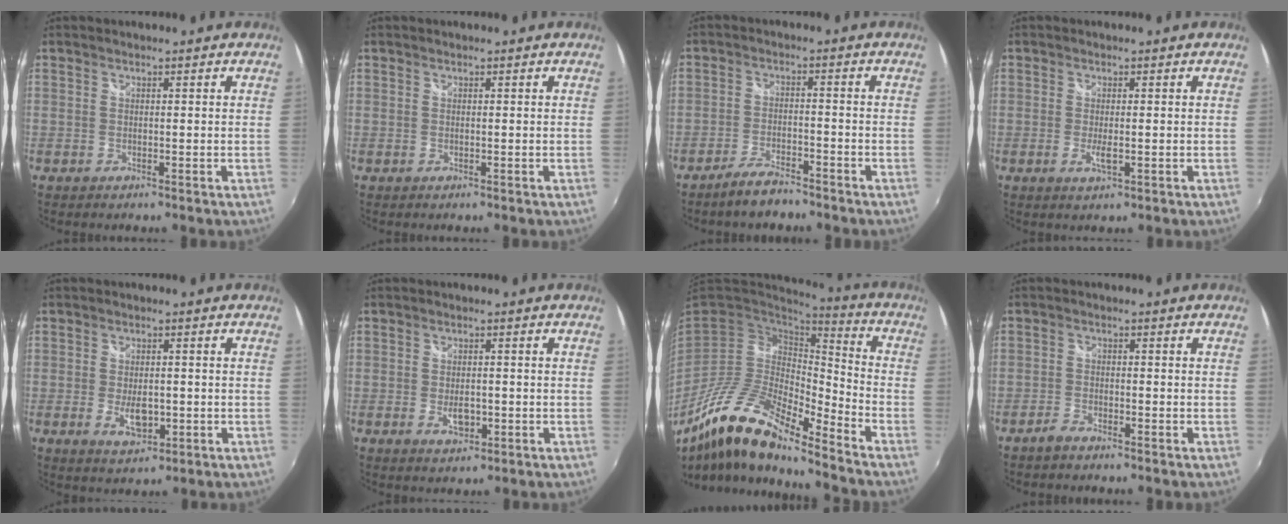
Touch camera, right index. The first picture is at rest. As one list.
[{"total": 0.0}, {"total": 5.3, "force": [-4.6, 1.3, 2.2], "torque": [-0.063, -0.002, -0.085]}, {"total": 2.2, "force": [-0.5, 0.4, 2.0], "torque": [-0.041, -0.003, -0.008]}, {"total": 4.8, "force": [-1.2, 2.5, 3.9], "torque": [-0.074, -0.006, -0.015]}, {"total": 3.2, "force": [-1.0, 1.9, 2.4], "torque": [-0.044, -0.002, -0.013]}, {"total": 17.5, "force": [-12.1, 4.2, 11.8], "torque": [-0.220, -0.024, -0.240]}, {"total": 2.5, "force": [-2.3, 0.6, 0.7], "torque": [-0.029, -0.002, -0.047]}]